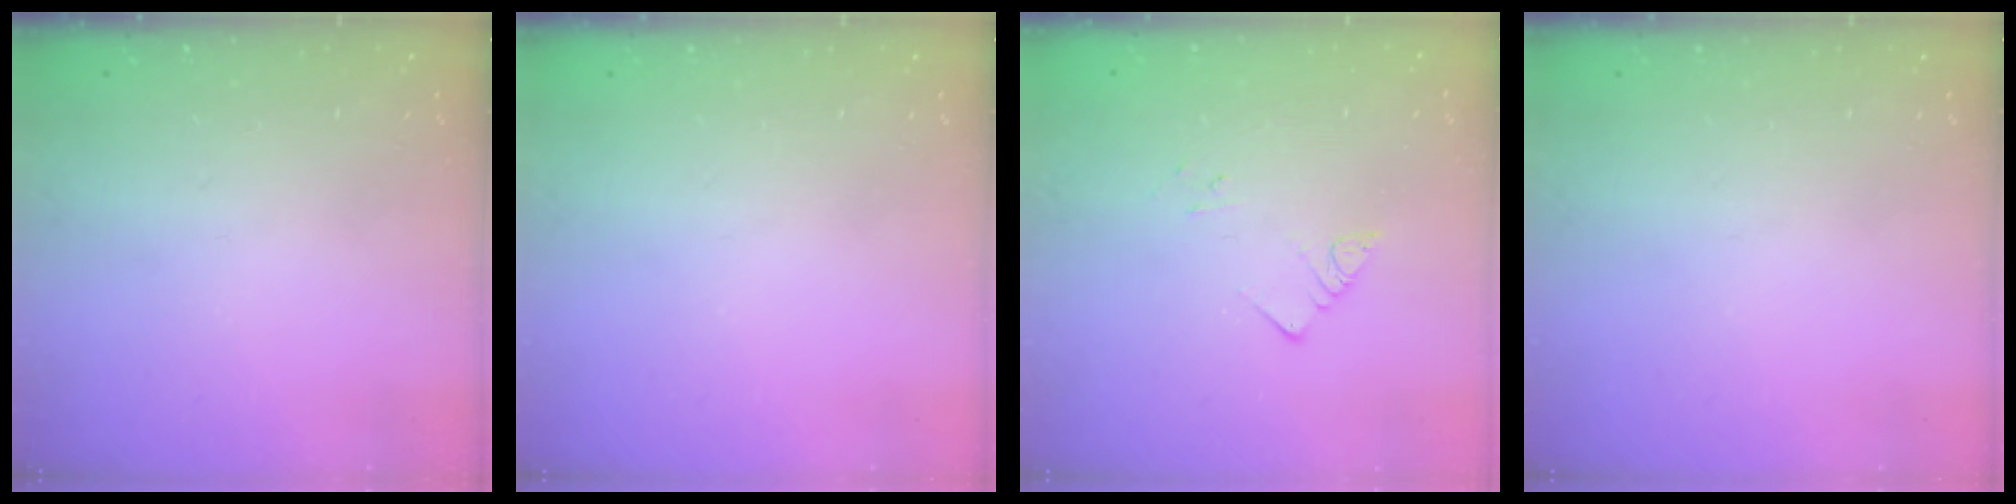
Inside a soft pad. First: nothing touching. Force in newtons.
{"total": 0.0}
{"total": 2.9, "press": 2.9, "slide": 0.4}
{"total": 0.0}